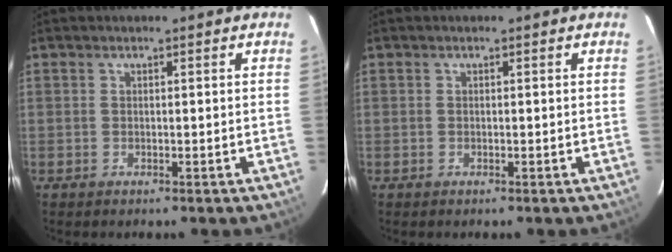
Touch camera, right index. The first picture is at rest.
{"total": 0.0}